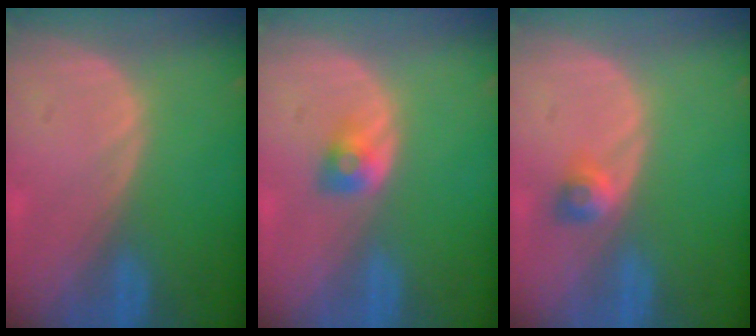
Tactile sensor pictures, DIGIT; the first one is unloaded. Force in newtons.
{"total": 2.5, "press": 2.3, "slide": 0.9}
{"total": 2.5, "press": 2.2, "slide": 1.3}